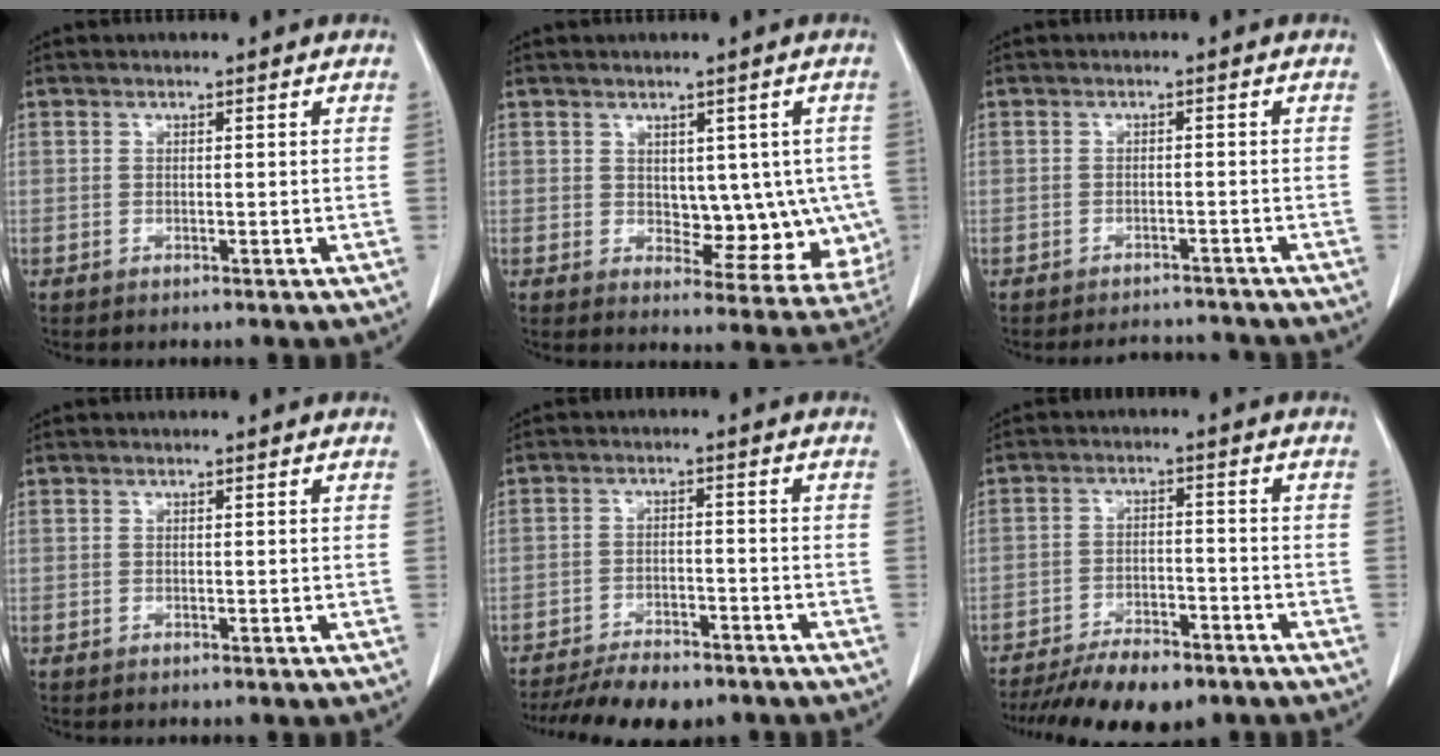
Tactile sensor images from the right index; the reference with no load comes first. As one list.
[{"total": 9.4, "force": [0.5, 5.6, 7.5], "torque": [-0.072, 0.004, 0.025]}, {"total": 4.3, "force": [-4.1, 1.3, -0.2], "torque": [0.007, 0.001, -0.056]}, {"total": 0.0}, {"total": 10.8, "force": [-8.9, 3.7, 4.8], "torque": [-0.066, -0.005, -0.135]}, {"total": 11.8, "force": [-9.3, 3.9, 6.1], "torque": [-0.090, -0.009, -0.145]}]